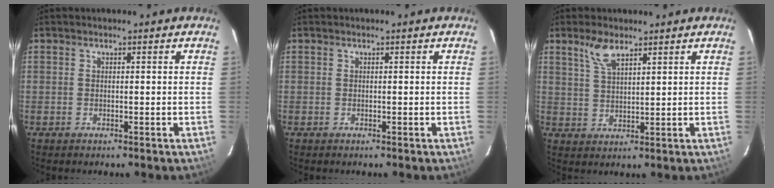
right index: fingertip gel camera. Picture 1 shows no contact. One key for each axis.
{"total": 0.0}
{"total": 4.7, "fx": 3.3, "fy": 1.6, "fz": 2.9, "tx": -0.059, "ty": 0.004, "tz": 0.068}